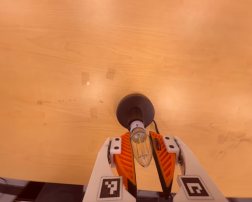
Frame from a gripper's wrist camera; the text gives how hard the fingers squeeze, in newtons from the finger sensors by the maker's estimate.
{"total": 12.0, "left": 11.4, "right": 12.6}